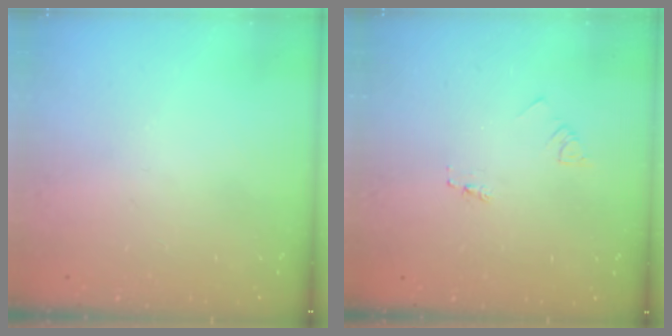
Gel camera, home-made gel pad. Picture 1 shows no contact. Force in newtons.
{"total": 1.8, "press": 1.8, "slide": 0.2}